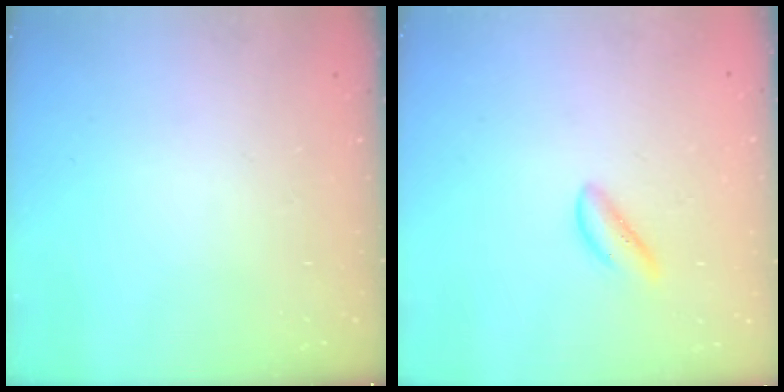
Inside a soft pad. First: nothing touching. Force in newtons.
{"total": 2.0, "press": 1.9, "slide": 0.6}